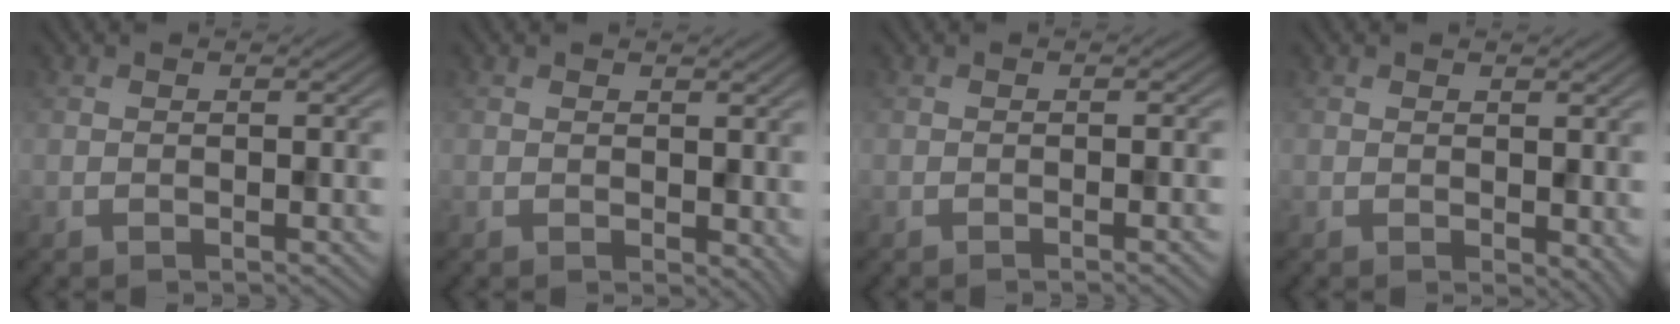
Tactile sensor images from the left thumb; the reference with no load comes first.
{"total": 1.9, "force": [0.5, 1.3, 1.3], "torque": [-0.019, -0.006, 0.011]}
{"total": 1.2, "force": [-0.4, 0.2, 1.1], "torque": [-0.011, 0.001, -0.011]}
{"total": 2.5, "force": [0.1, 1.6, 1.9], "torque": [-0.024, -0.007, 0.007]}